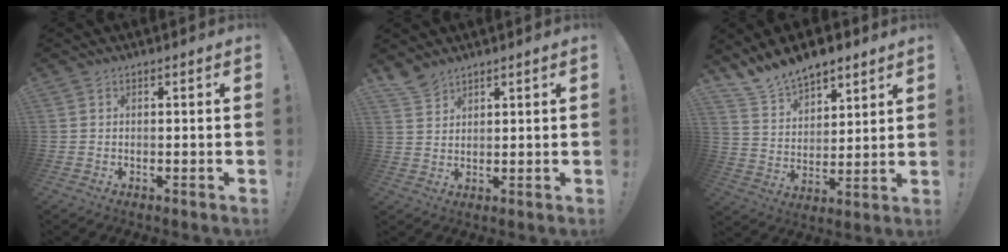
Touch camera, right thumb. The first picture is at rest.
{"total": 4.4, "force": [3.9, 1.5, 1.2], "torque": [-0.018, -0.026, 0.074]}
{"total": 11.4, "force": [10.1, 4.7, 2.4], "torque": [-0.064, -0.078, 0.194]}